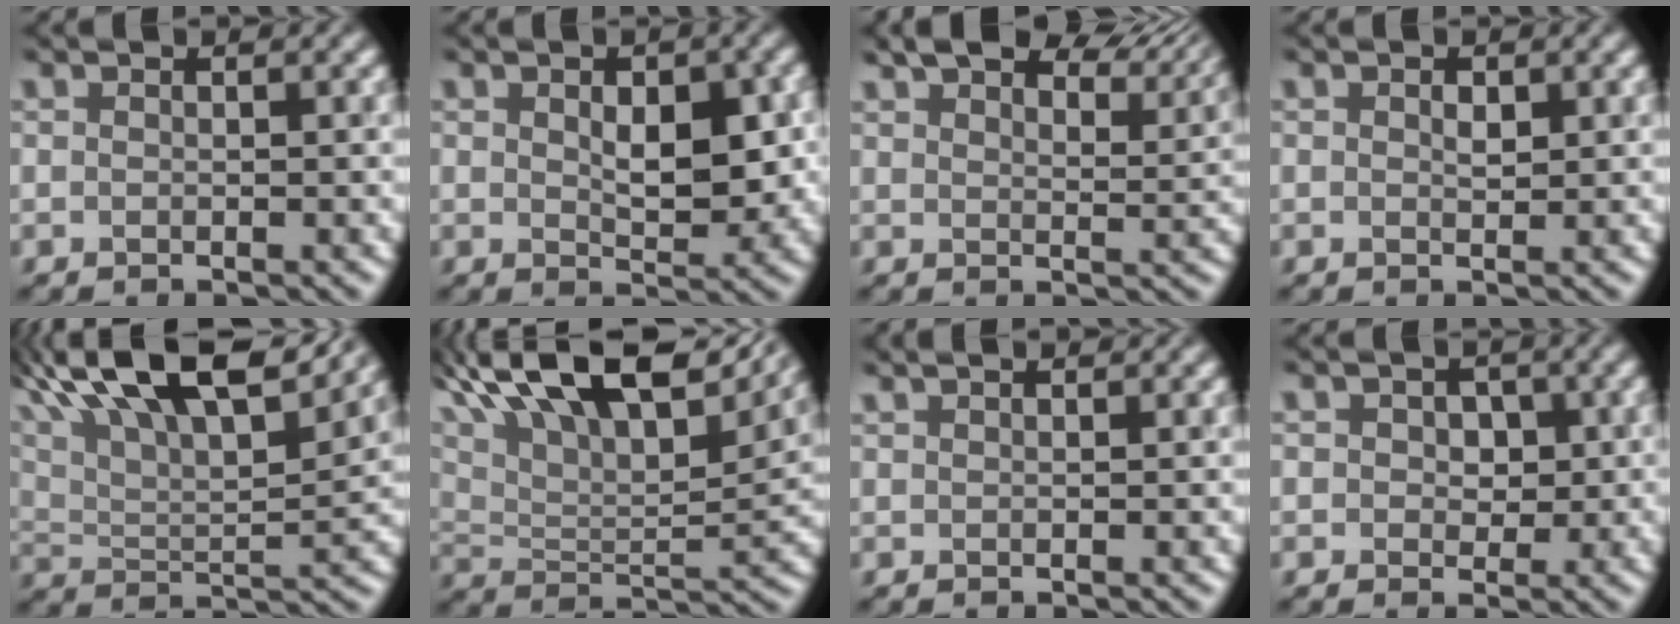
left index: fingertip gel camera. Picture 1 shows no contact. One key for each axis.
{"total": 5.0, "fx": 0.4, "fy": 2.7, "fz": 4.2, "tx": -0.055, "ty": 0.001, "tz": 0.015}
{"total": 7.7, "fx": 6.5, "fy": 2.2, "fz": 3.4, "tx": -0.041, "ty": 0.018, "tz": 0.087}
{"total": 0.9, "fx": 0.4, "fy": 0.5, "fz": 0.6, "tx": -0.007, "ty": 0.006, "tz": 0.009}
{"total": 14.9, "fx": 10.2, "fy": 4.5, "fz": 9.8, "tx": -0.166, "ty": 0.030, "tz": 0.154}
{"total": 16.1, "fx": 10.5, "fy": 6.4, "fz": 10.4, "tx": -0.185, "ty": 0.038, "tz": 0.164}
{"total": 1.2, "fx": 1.1, "fy": 0.0, "fz": 0.2, "tx": -0.002, "ty": 0.003, "tz": 0.017}
{"total": 2.3, "fx": 0.3, "fy": 1.9, "fz": 1.2, "tx": -0.001, "ty": 0.007, "tz": 0.002}